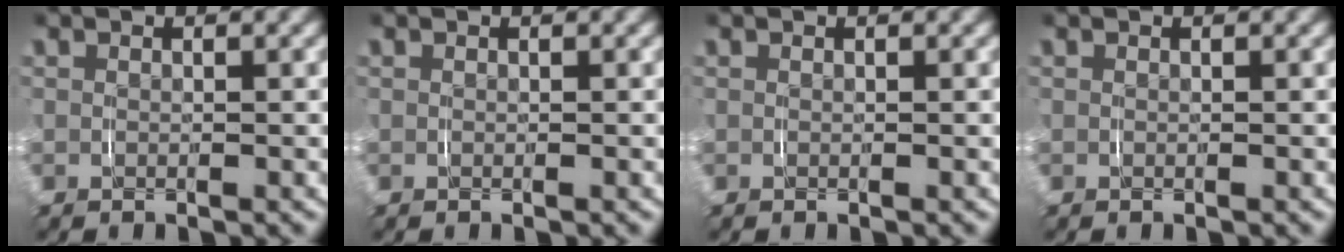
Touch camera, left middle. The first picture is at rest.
{"total": 0.0}
{"total": 0.0}
{"total": 0.0}